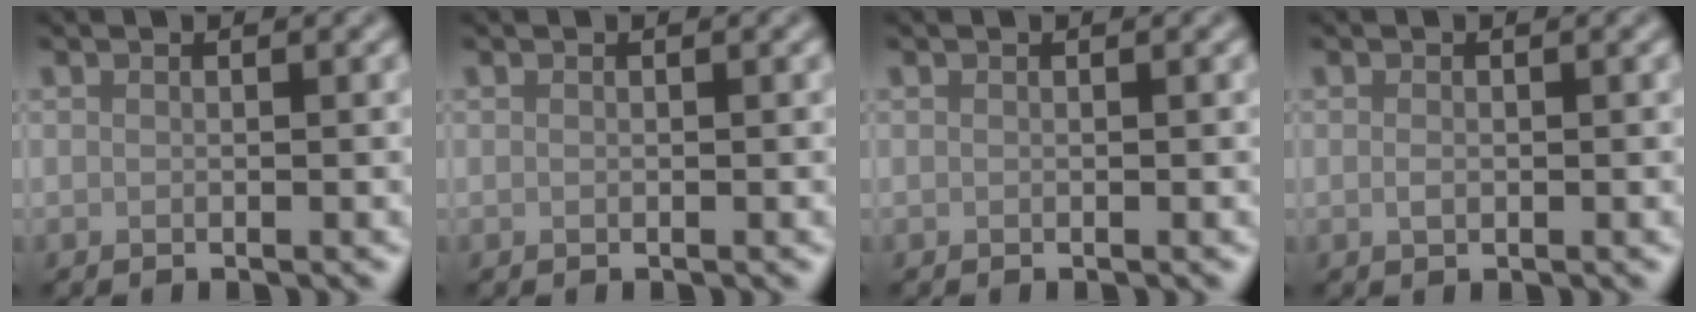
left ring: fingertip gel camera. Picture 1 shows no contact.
{"total": 0.0}
{"total": 0.0}
{"total": 0.7, "force": [0.0, 0.4, 0.5], "torque": [-0.013, -0.001, 0.000]}